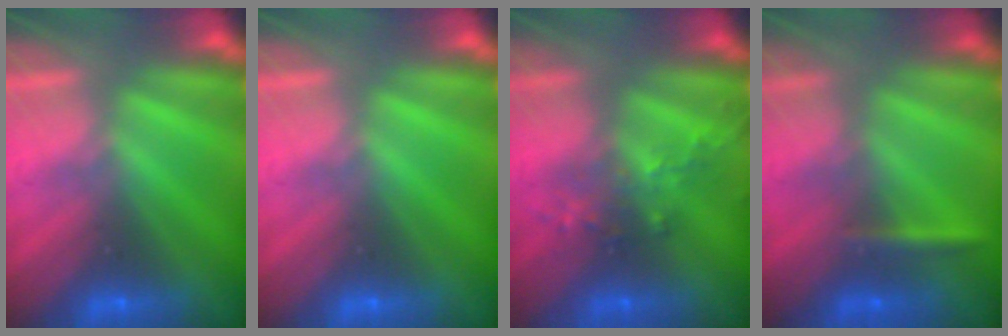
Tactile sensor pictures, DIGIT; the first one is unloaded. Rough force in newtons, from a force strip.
{"total": 0.0}
{"total": 2.6}
{"total": 2.4}